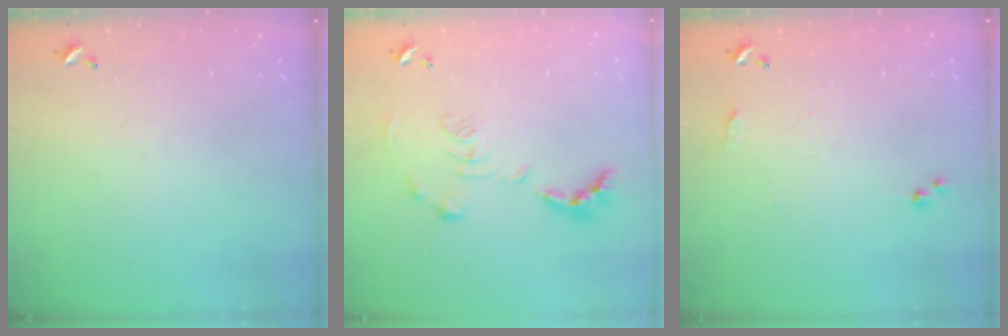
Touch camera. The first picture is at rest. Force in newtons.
{"total": 1.2, "press": 0.4, "slide": 1.1}
{"total": 5.1, "press": 5.0, "slide": 0.7}